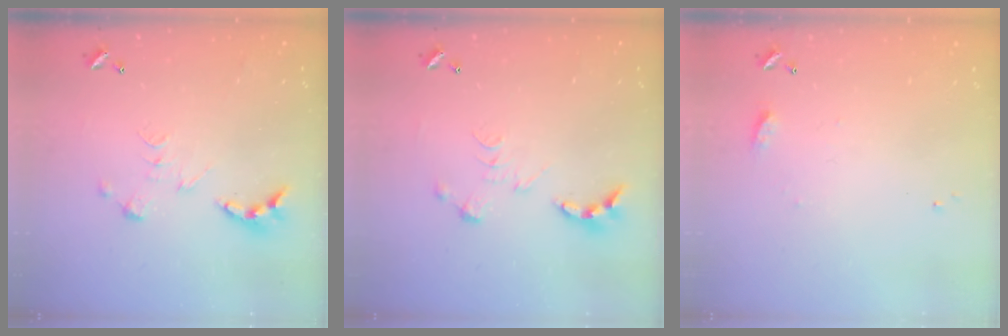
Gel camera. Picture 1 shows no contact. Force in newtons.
{"total": 0.0}
{"total": 7.2, "press": 7.2, "slide": 0.7}